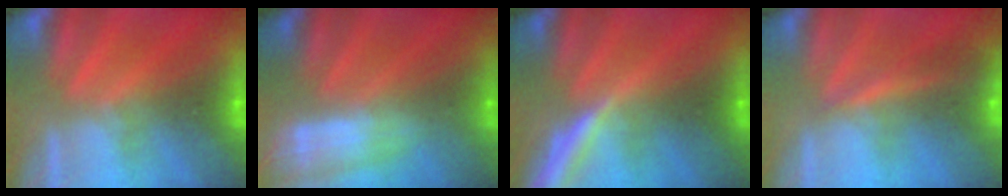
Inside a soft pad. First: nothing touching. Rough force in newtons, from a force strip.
{"total": 2.6}
{"total": 4.6}
{"total": 3.9}